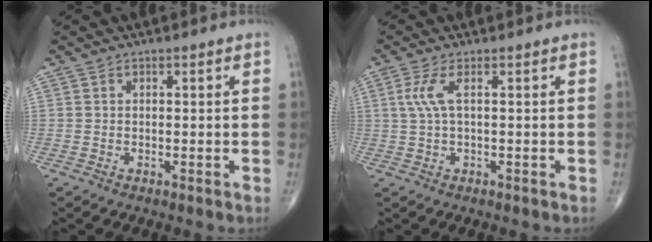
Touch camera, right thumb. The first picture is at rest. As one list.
[{"total": 3.3, "force": [0.7, 0.6, 3.2], "torque": [-0.095, 0.009, 0.017]}]